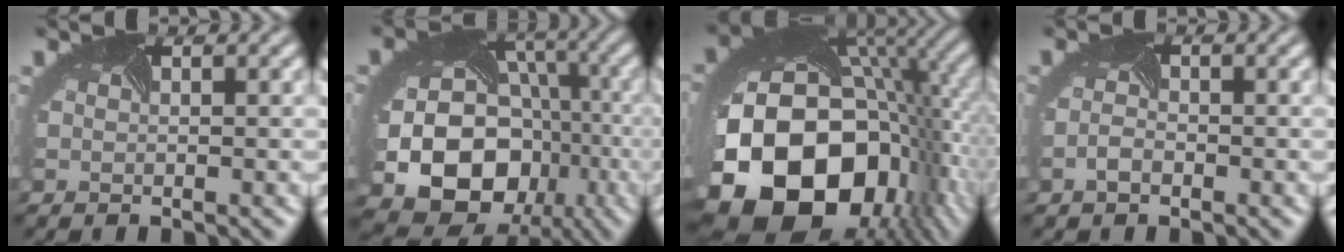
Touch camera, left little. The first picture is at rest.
{"total": 18.0, "force": [-4.9, 14.9, 8.8], "torque": [-0.177, -0.049, -0.076]}
{"total": 19.9, "force": [-5.0, 14.4, 12.8], "torque": [-0.274, -0.076, -0.061]}
{"total": 1.2, "force": [-0.8, 0.5, 0.6], "torque": [-0.019, -0.002, -0.018]}